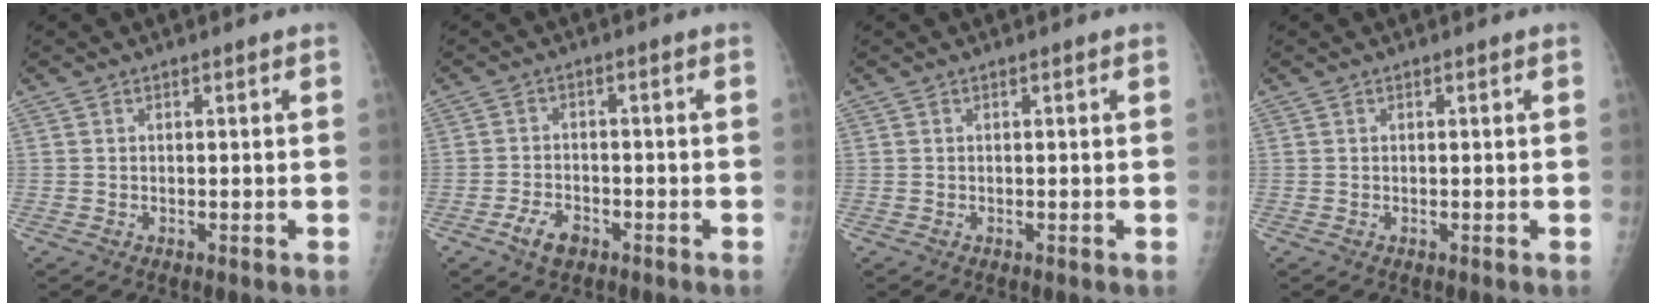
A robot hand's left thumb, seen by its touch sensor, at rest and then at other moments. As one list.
[{"total": 4.5, "force": [-2.6, 2.5, 2.6], "torque": [-0.047, 0.015, -0.044]}, {"total": 0.0}, {"total": 0.0}]